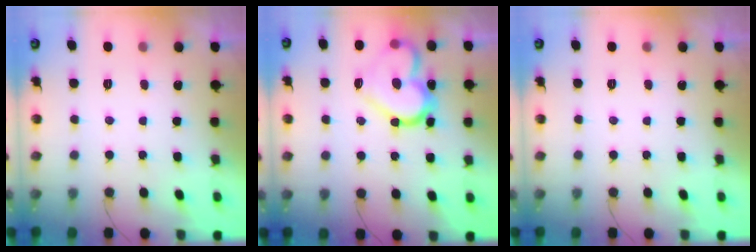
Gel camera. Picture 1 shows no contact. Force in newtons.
{"total": 18.2, "press": 18.0, "slide": 2.0}
{"total": 0.0}